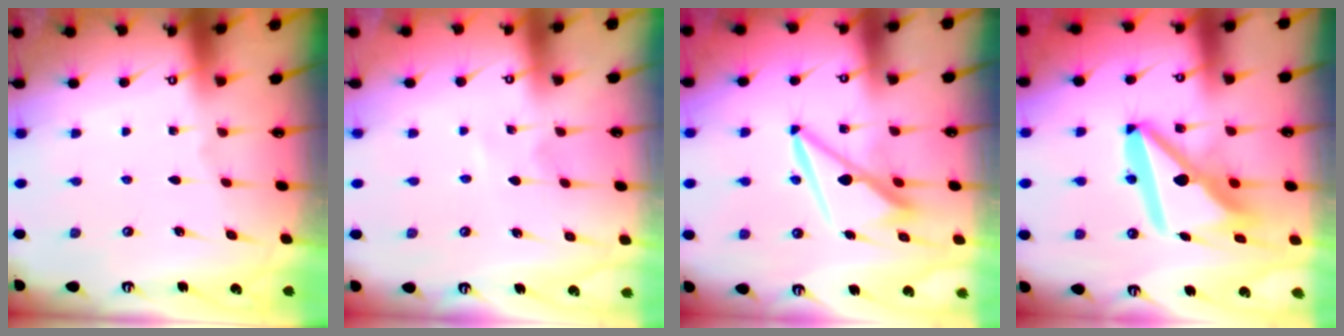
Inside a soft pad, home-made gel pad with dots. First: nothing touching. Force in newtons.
{"total": 1.4, "press": 1.3, "slide": 0.1}
{"total": 9.4, "press": 9.3, "slide": 1.5}
{"total": 16.1, "press": 16.0, "slide": 1.4}